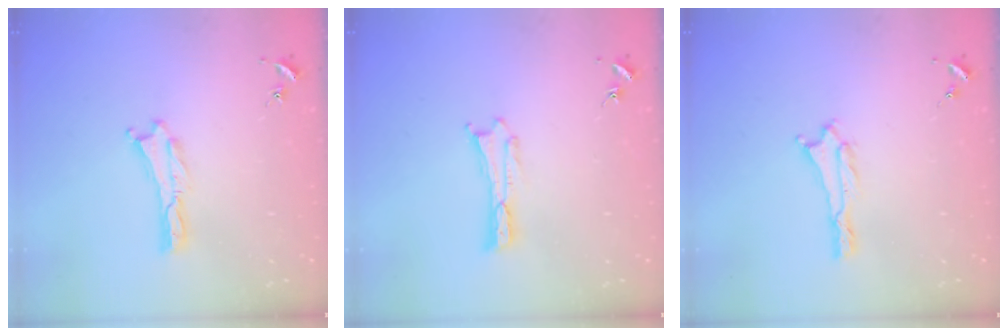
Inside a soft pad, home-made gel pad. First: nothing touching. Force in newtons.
{"total": 0.0}
{"total": 0.0}